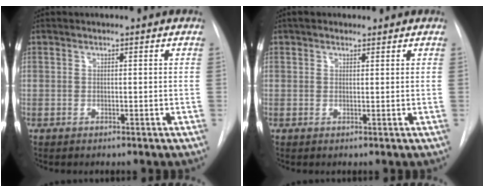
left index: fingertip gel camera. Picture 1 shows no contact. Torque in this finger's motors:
{"motor_torque": [0.08, -0.09, -0.28, 0.00]}